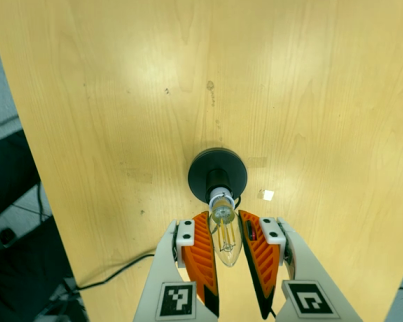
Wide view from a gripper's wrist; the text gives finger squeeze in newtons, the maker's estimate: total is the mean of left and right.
{"total": 12.5, "left": 12.4, "right": 12.6}